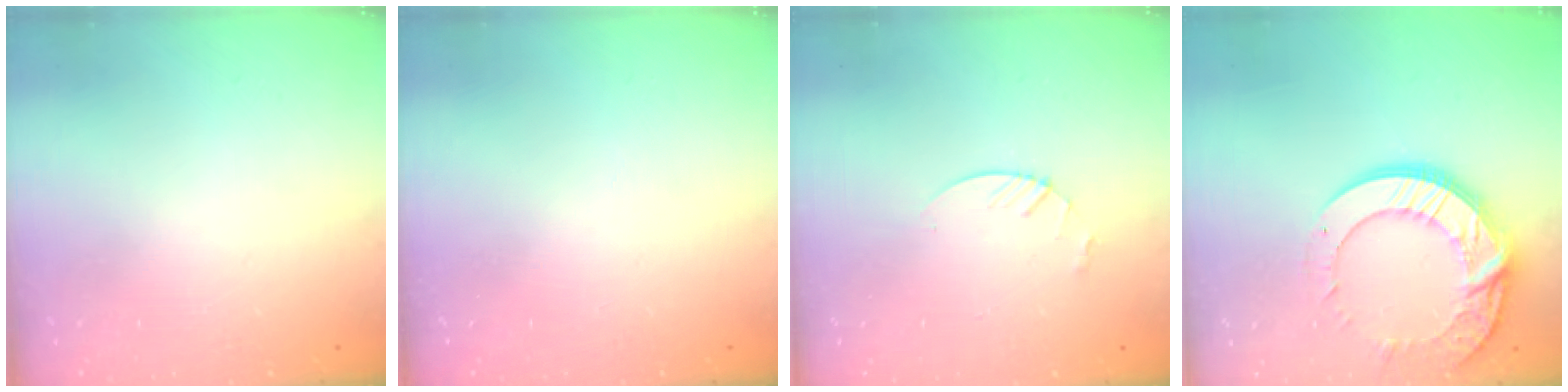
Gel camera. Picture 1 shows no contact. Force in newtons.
{"total": 0.0}
{"total": 3.0, "press": 3.0, "slide": 0.3}
{"total": 15.8, "press": 15.8, "slide": 1.3}